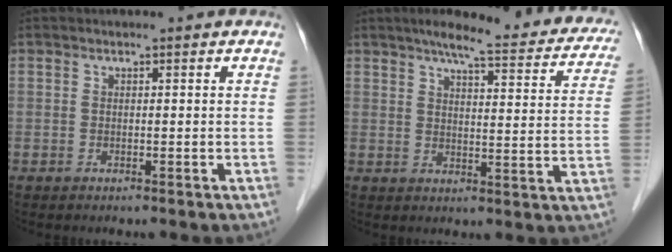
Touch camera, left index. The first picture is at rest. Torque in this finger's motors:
{"motor_torque": [-0.75, -0.97, 0.27, 0.05]}